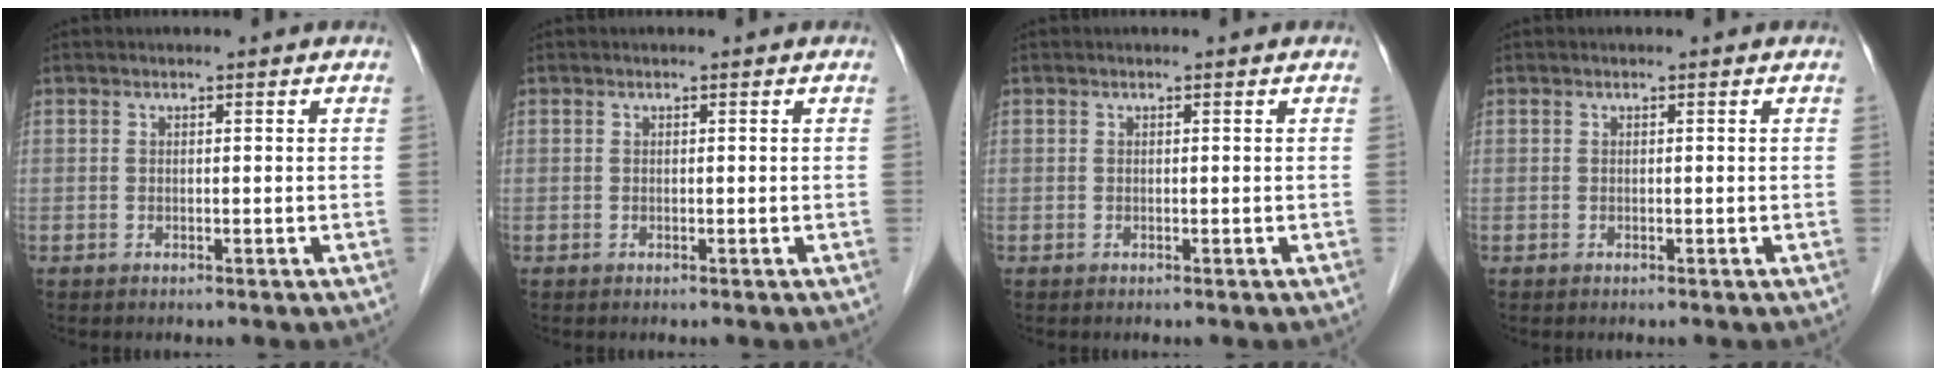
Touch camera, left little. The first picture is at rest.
{"total": 0.0}
{"total": 0.0}
{"total": 0.0}